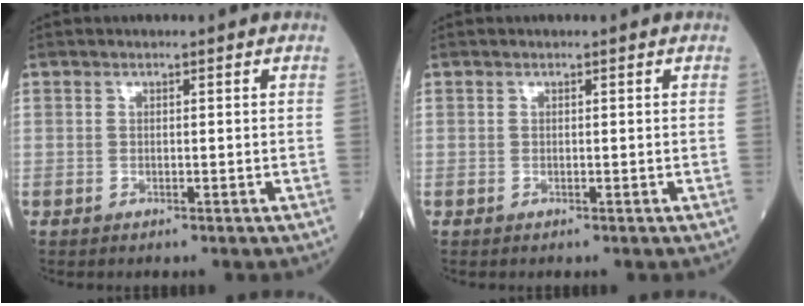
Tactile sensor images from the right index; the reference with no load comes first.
{"total": 0.0}